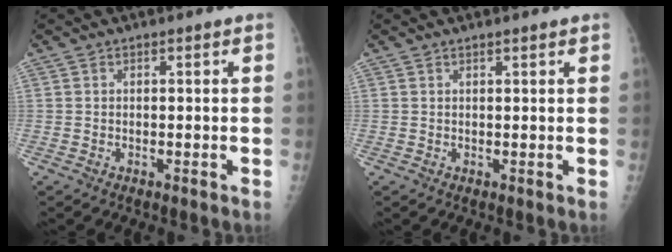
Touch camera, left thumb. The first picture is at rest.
{"total": 1.1, "force": [0.9, 0.1, 0.7], "torque": [-0.007, -0.001, 0.014]}